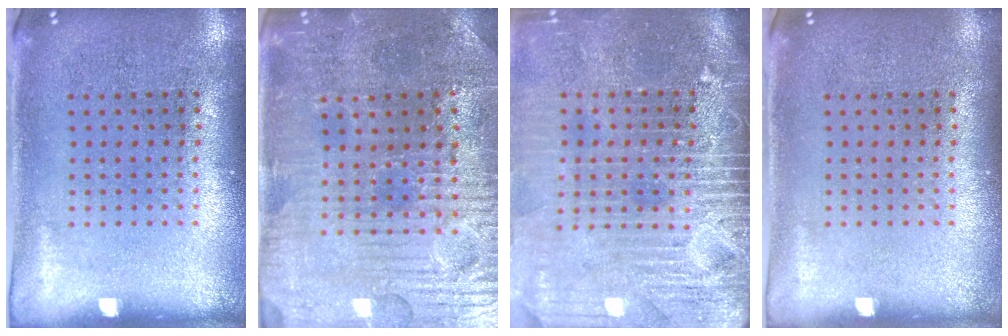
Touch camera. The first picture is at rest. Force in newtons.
{"total": 3.6, "press": 3.6, "slide": 0.5}
{"total": 4.4, "press": 3.7, "slide": 2.3}
{"total": 0.0}